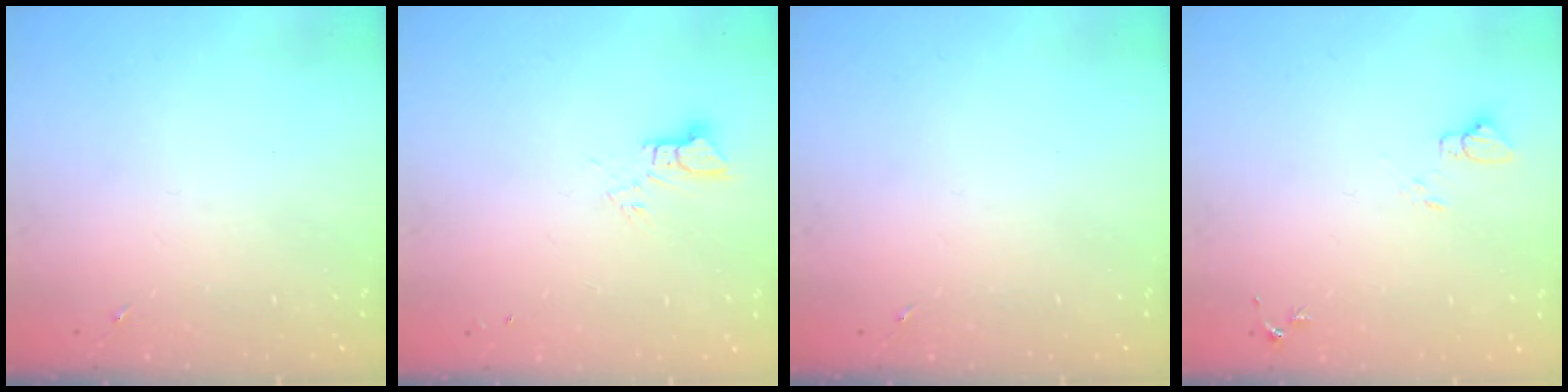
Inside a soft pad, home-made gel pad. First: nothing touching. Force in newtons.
{"total": 3.4, "press": 3.4, "slide": 0.1}
{"total": 0.0}
{"total": 4.5, "press": 4.5, "slide": 0.4}